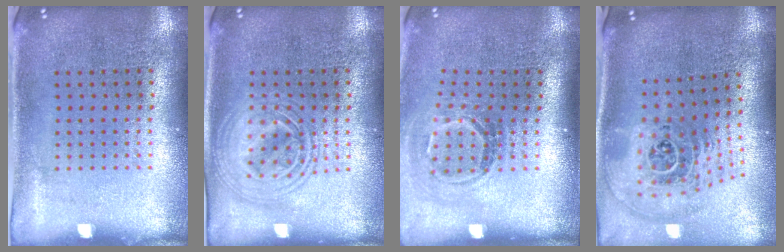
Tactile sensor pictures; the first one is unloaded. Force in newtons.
{"total": 2.9, "press": 2.9, "slide": 0.4}
{"total": 1.7, "press": 1.2, "slide": 1.3}
{"total": 2.8, "press": 1.9, "slide": 2.0}